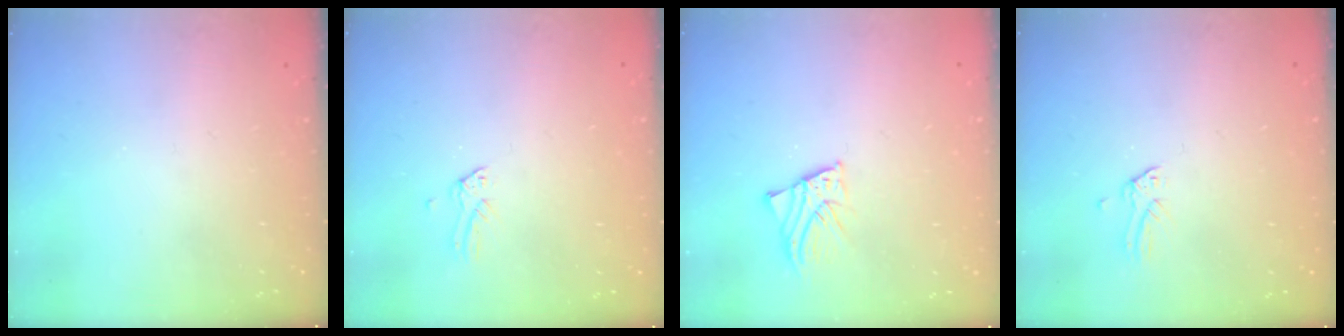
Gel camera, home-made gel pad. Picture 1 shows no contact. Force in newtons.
{"total": 0.0}
{"total": 2.5, "press": 2.5, "slide": 0.3}
{"total": 0.0}